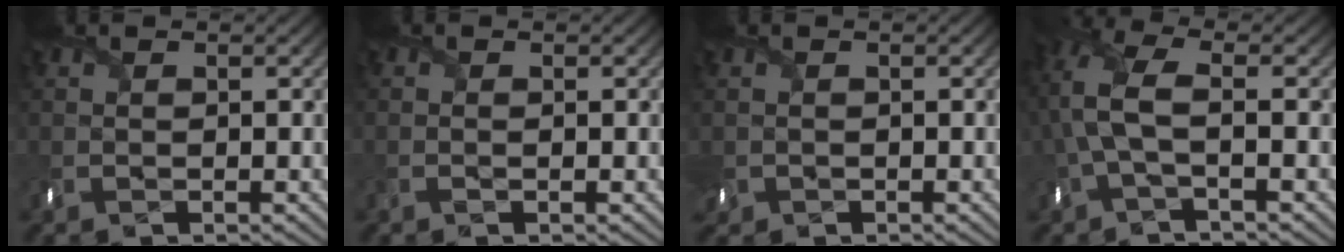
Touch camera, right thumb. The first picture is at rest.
{"total": 0.0}
{"total": 1.2, "force": [-0.3, 1.1, 0.3], "torque": [-0.015, -0.004, -0.011]}
{"total": 6.2, "force": [-0.4, 2.5, 5.7], "torque": [-0.140, 0.016, -0.019]}